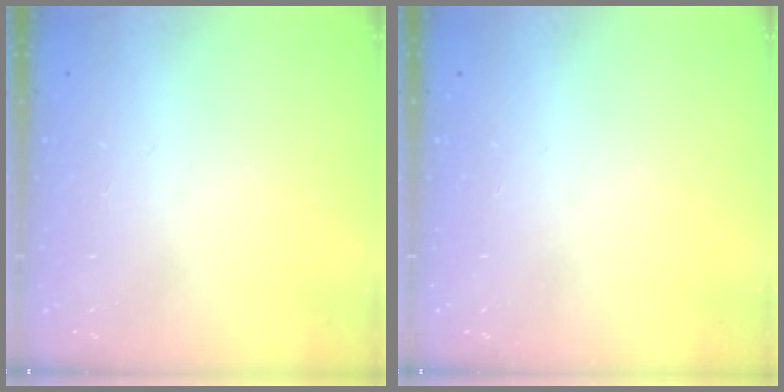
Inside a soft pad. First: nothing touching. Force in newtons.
{"total": 0.0}